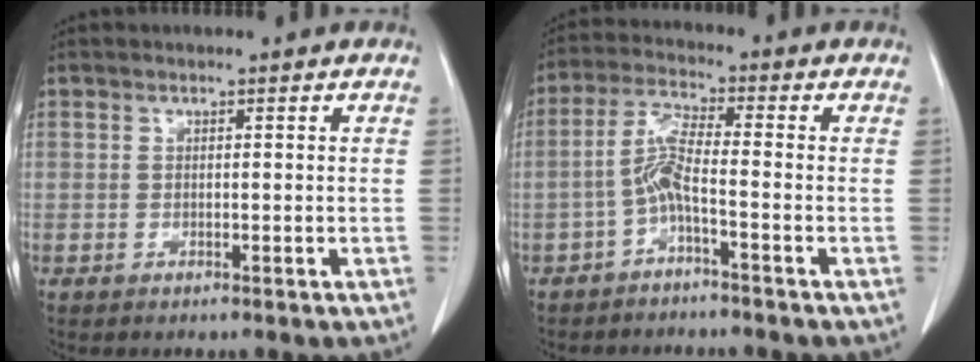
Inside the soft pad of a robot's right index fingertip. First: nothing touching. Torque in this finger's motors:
{"motor_torque": [0.75, -0.41, 0.30, 0.12]}